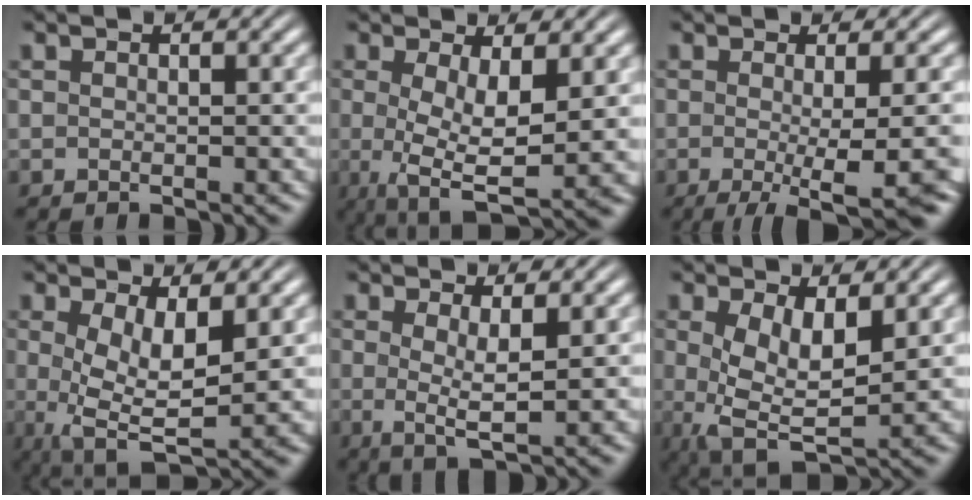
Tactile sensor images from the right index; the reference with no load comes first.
{"total": 7.8, "force": [-1.8, 3.1, 7.0], "torque": [-0.122, -0.051, -0.003]}
{"total": 7.9, "force": [-5.1, 1.7, 5.9], "torque": [-0.081, -0.038, -0.062]}
{"total": 7.7, "force": [-1.0, 3.4, 6.8], "torque": [-0.124, -0.055, 0.008]}
{"total": 3.6, "force": [0.1, 0.8, 3.5], "torque": [-0.063, -0.023, 0.011]}
{"total": 7.1, "force": [-1.1, 3.8, 5.9], "torque": [-0.123, -0.053, 0.009]}